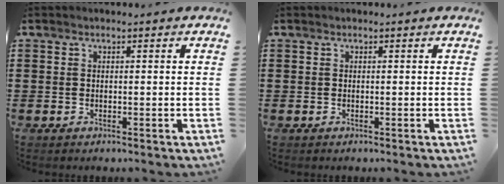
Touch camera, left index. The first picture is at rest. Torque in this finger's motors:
{"motor_torque": [-0.05, 0.04, 0.00, 0.00]}